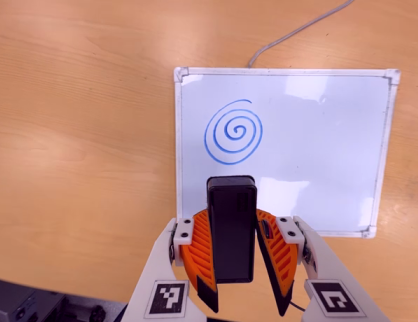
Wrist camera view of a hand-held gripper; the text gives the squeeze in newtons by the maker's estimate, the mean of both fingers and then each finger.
{"total": 5.7, "left": 5.3, "right": 6.1}